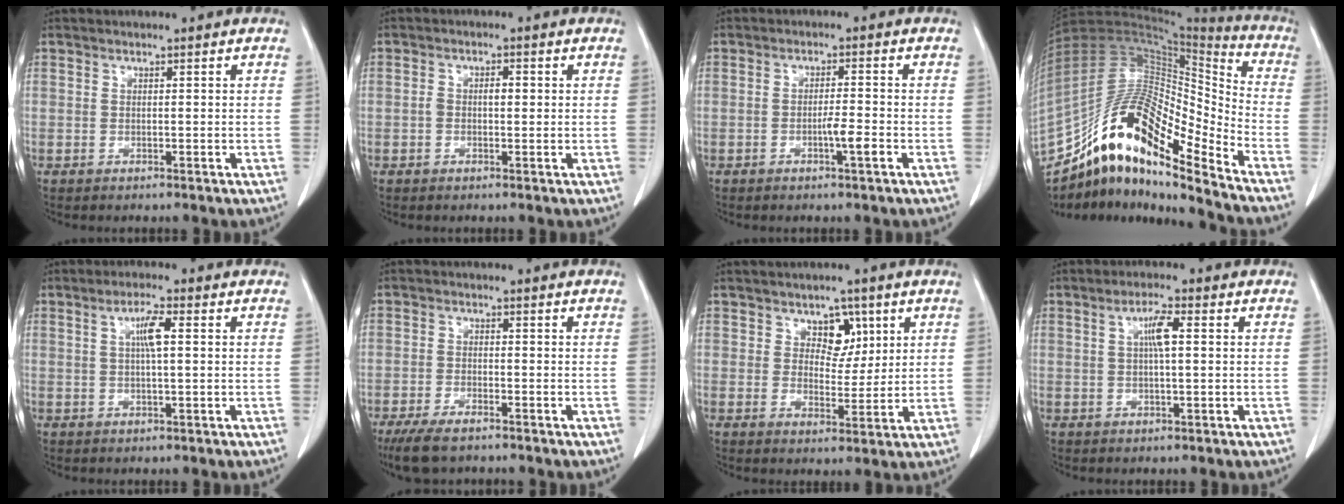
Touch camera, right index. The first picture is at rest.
{"total": 2.3, "force": [0.0, 1.1, 2.0], "torque": [-0.038, 0.011, 0.001]}
{"total": 3.1, "force": [-1.2, 0.1, 2.8], "torque": [-0.046, 0.000, -0.021]}
{"total": 19.9, "force": [-14.1, 3.9, 13.5], "torque": [-0.271, 0.030, -0.256]}
{"total": 3.8, "force": [0.8, 0.5, 3.7], "torque": [-0.069, 0.005, 0.014]}
{"total": 6.3, "force": [-4.8, 1.8, 3.7], "torque": [-0.069, -0.012, -0.083]}
{"total": 4.9, "force": [2.3, 3.4, 2.7], "torque": [-0.030, 0.005, 0.039]}
{"total": 3.8, "force": [0.8, 0.5, 3.7], "torque": [-0.070, 0.006, 0.012]}